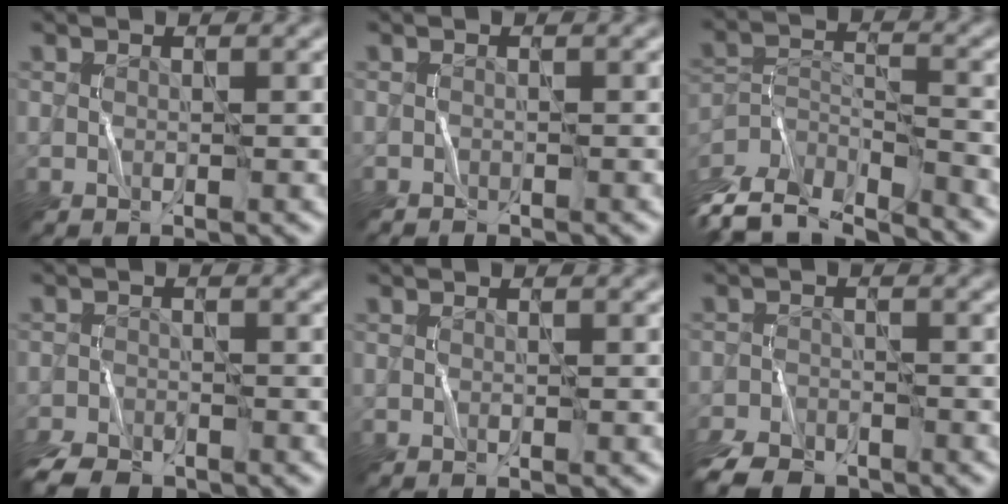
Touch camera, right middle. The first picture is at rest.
{"total": 0.5, "force": [-0.4, 0.0, -0.3], "torque": [0.005, 0.002, -0.007]}
{"total": 9.1, "force": [-8.0, 2.8, 3.4], "torque": [-0.075, -0.004, -0.135]}
{"total": 4.5, "force": [-3.9, 1.8, 1.5], "torque": [-0.030, -0.020, -0.076]}
{"total": 0.0}
{"total": 5.7, "force": [-4.8, 2.3, 2.0], "torque": [-0.038, -0.023, -0.090]}